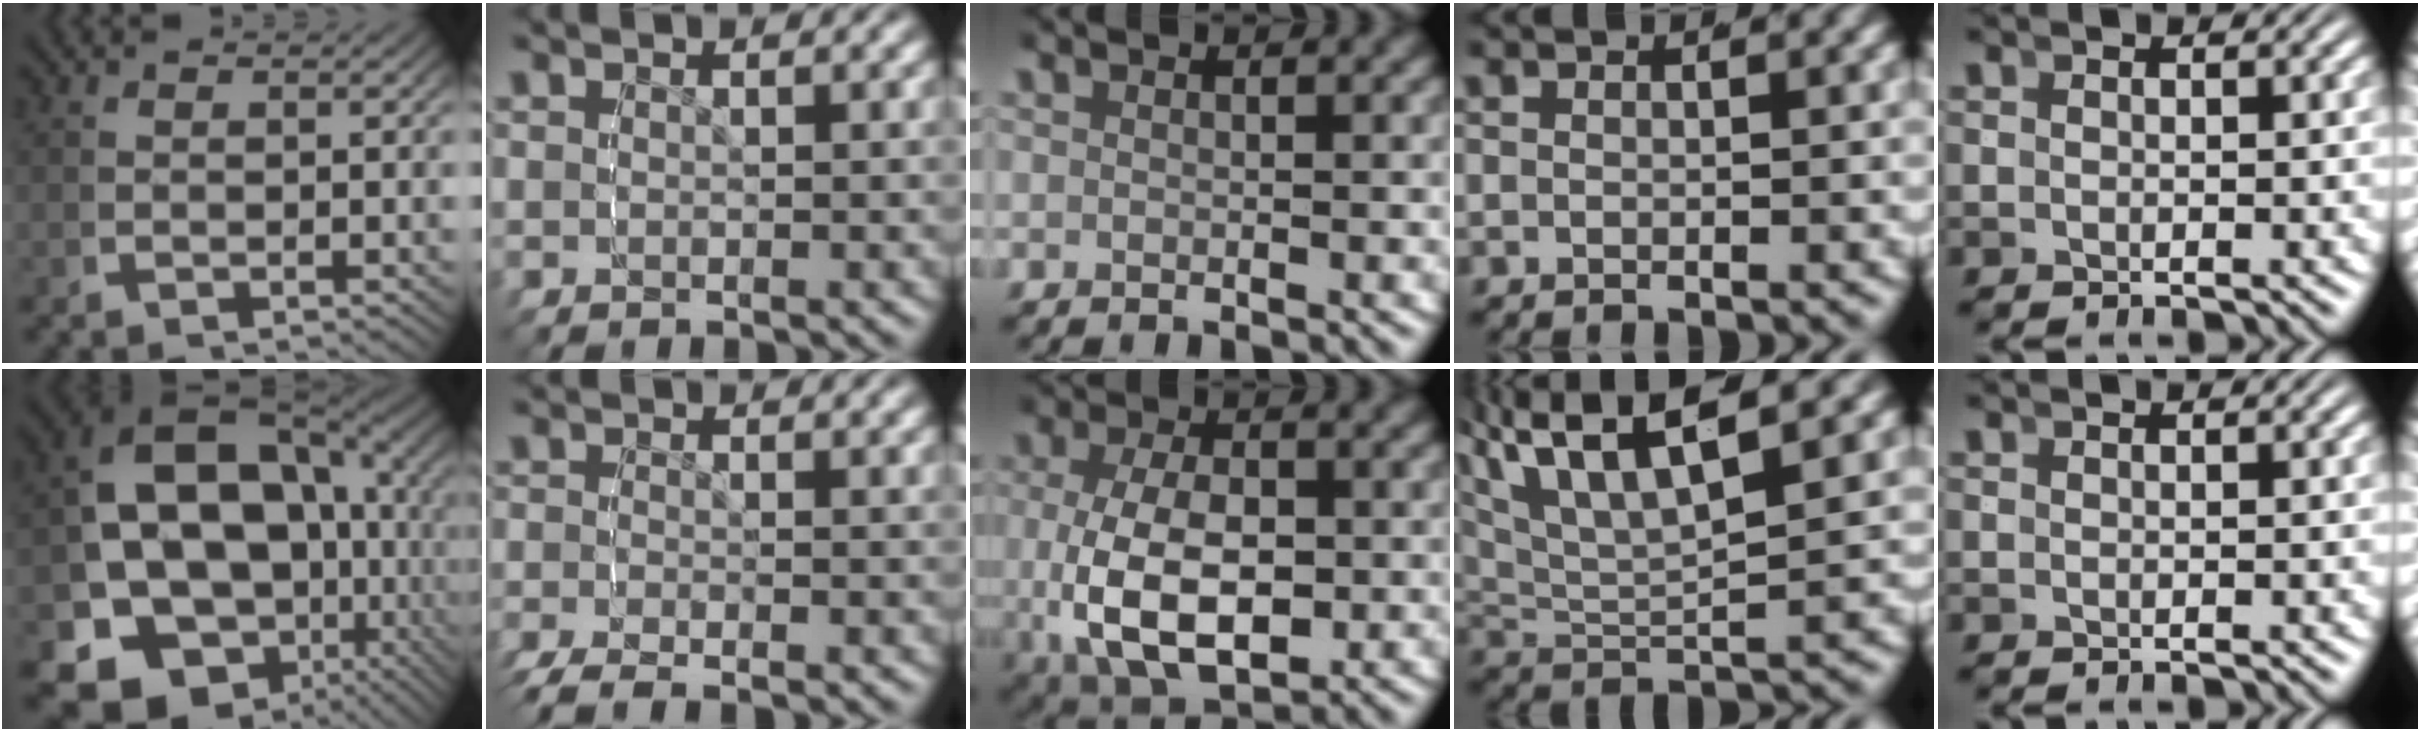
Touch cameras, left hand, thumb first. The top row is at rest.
{"thumb": {"total": 21.7, "force": [-3.6, 16.0, 14.2], "torque": [-0.282, -0.068, -0.053]}, "index": {"total": 4.0, "force": [-3.1, 1.8, 1.7], "torque": [-0.033, -0.009, -0.049]}, "middle": {"total": 9.9, "force": [-1.4, 6.2, 7.6], "torque": [-0.165, -0.033, -0.002]}, "ring": {"total": 8.4, "force": [3.8, 4.8, 5.8], "torque": [-0.125, 0.007, 0.058]}}